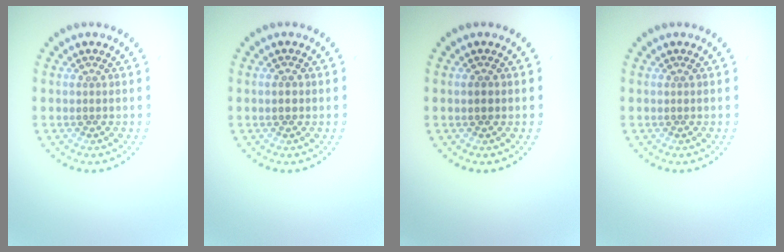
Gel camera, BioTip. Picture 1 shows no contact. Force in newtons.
{"total": 1.2, "press": 1.2, "slide": 0.2}
{"total": 1.1, "press": 1.1, "slide": 0.1}
{"total": 0.0}